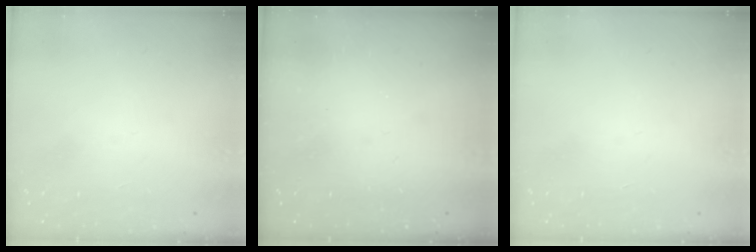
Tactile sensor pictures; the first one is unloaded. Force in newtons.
{"total": 0.0}
{"total": 0.0}